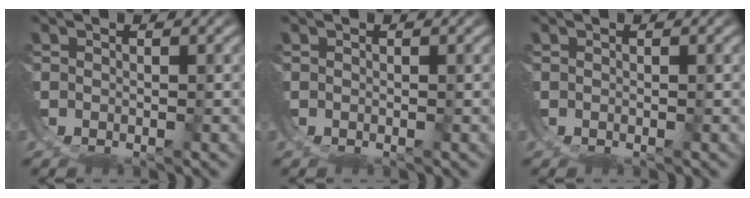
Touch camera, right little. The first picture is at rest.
{"total": 0.0}
{"total": 0.0}